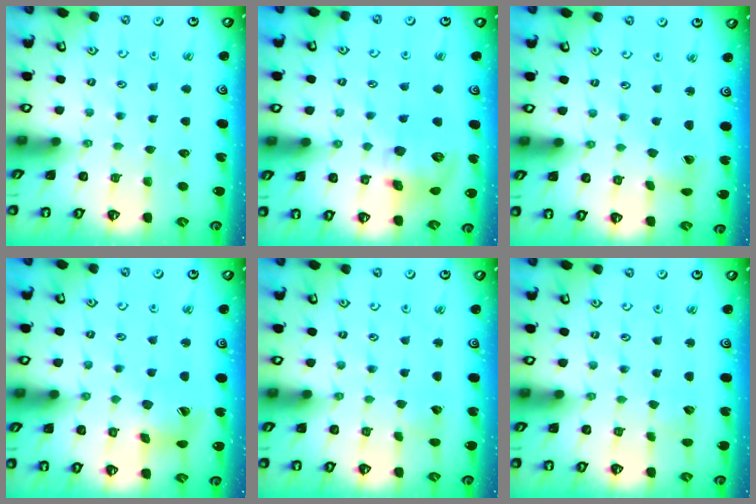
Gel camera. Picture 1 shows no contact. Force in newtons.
{"total": 11.9, "press": 11.8, "slide": 1.9}
{"total": 2.9, "press": 2.8, "slide": 0.4}
{"total": 9.2, "press": 9.1, "slide": 1.2}
{"total": 2.7, "press": 2.7, "slide": 0.3}
{"total": 3.6, "press": 3.6, "slide": 0.3}